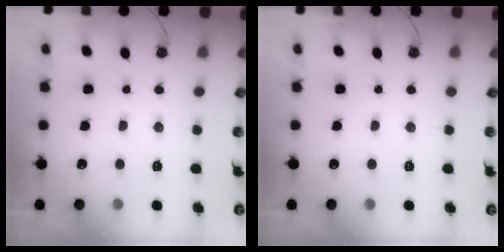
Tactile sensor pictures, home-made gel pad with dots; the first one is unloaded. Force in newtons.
{"total": 0.0}